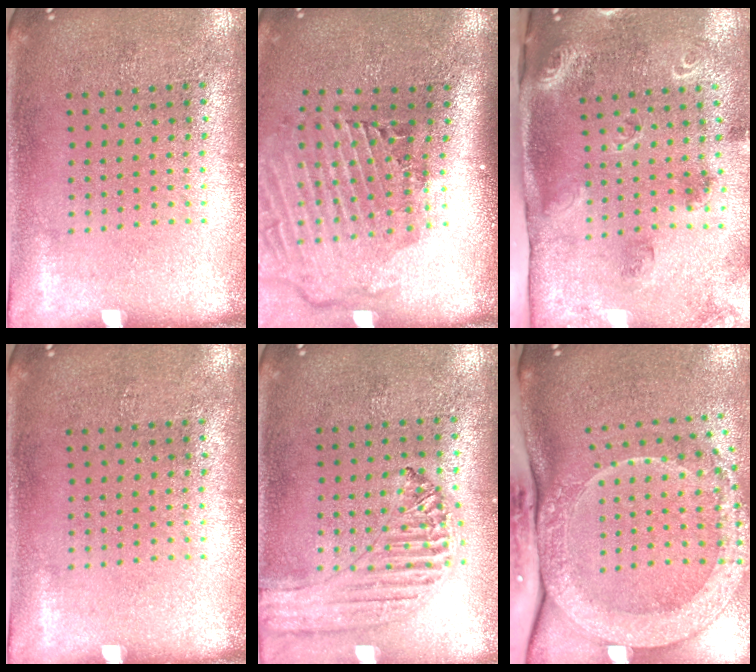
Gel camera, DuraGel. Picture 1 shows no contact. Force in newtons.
{"total": 3.0, "press": 2.1, "slide": 2.1}
{"total": 1.9, "press": 1.8, "slide": 0.6}
{"total": 0.0}
{"total": 0.9, "press": 0.9, "slide": 0.1}
{"total": 3.2, "press": 2.3, "slide": 2.3}